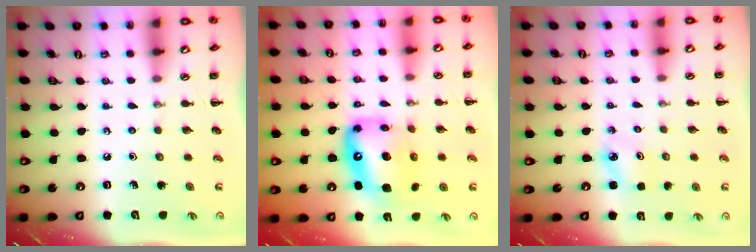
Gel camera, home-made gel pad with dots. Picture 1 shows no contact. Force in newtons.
{"total": 14.1, "press": 13.6, "slide": 3.7}
{"total": 2.5, "press": 2.5, "slide": 0.5}